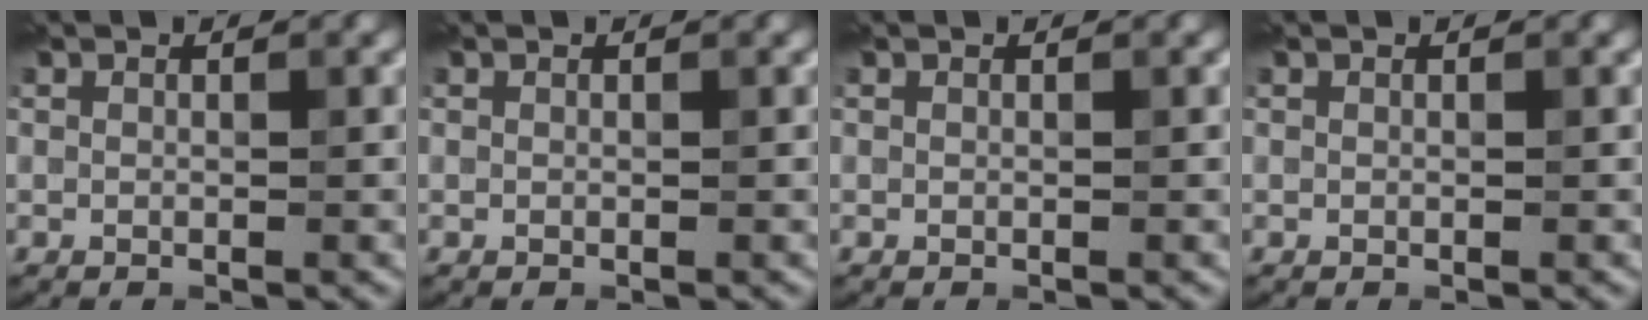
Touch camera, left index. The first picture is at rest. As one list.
[{"total": 0.0}, {"total": 0.0}, {"total": 0.0}]